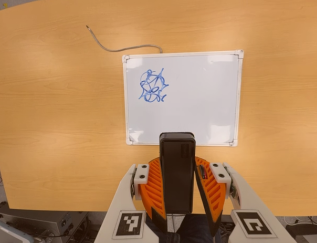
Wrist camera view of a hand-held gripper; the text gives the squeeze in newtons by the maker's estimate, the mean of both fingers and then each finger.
{"total": 7.5, "left": 6.3, "right": 8.7}